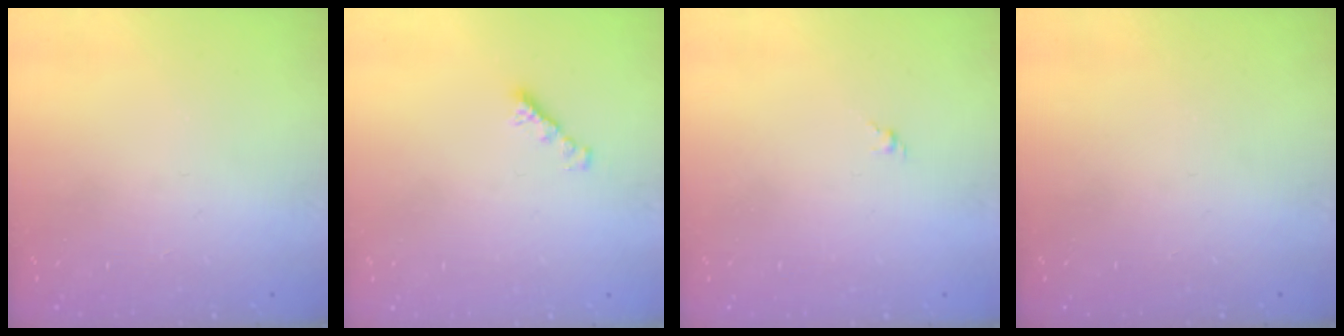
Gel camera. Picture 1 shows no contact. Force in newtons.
{"total": 2.2, "press": 2.1, "slide": 0.5}
{"total": 1.4, "press": 1.2, "slide": 0.6}
{"total": 0.0}